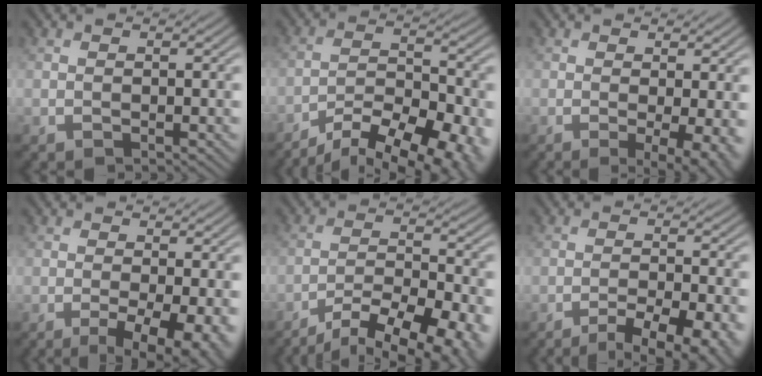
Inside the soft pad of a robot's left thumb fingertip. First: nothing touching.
{"total": 13.9, "force": [-10.7, 4.9, 7.6], "torque": [-0.131, -0.033, -0.152]}
{"total": 4.4, "force": [-0.4, 1.0, 4.3], "torque": [-0.068, -0.011, -0.005]}
{"total": 6.5, "force": [-1.9, 1.7, 5.9], "torque": [-0.092, -0.010, -0.025]}
{"total": 13.0, "force": [-9.7, 3.9, 7.8], "torque": [-0.140, -0.029, -0.133]}
{"total": 8.1, "force": [-5.7, 1.7, 5.5], "torque": [-0.089, -0.010, -0.074]}